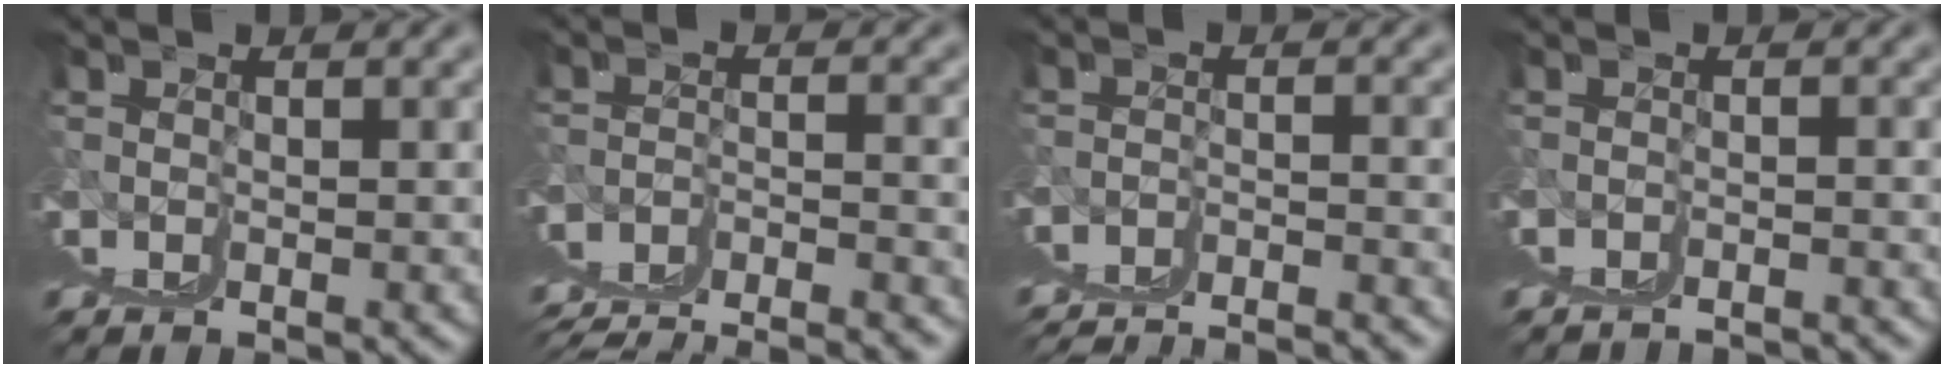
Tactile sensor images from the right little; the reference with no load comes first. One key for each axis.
{"total": 2.9, "fx": 0.1, "fy": -0.1, "fz": 2.9, "tx": -0.047, "ty": -0.002, "tz": 0.011}
{"total": 3.6, "fx": 0.6, "fy": -0.2, "fz": 3.5, "tx": -0.043, "ty": 0.010, "tz": 0.012}
{"total": 1.4, "fx": 0.2, "fy": -0.1, "fz": 1.4, "tx": -0.006, "ty": 0.009, "tz": 0.002}